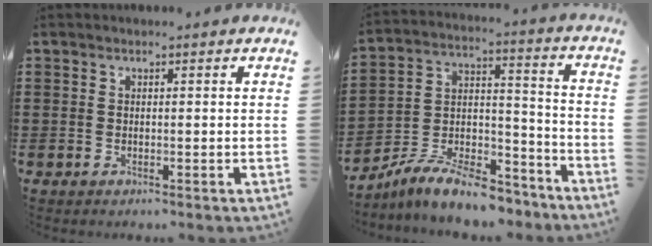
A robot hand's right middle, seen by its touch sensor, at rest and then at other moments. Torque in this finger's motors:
{"motor_torque": [1.57, -0.57, 0.23, 0.17]}